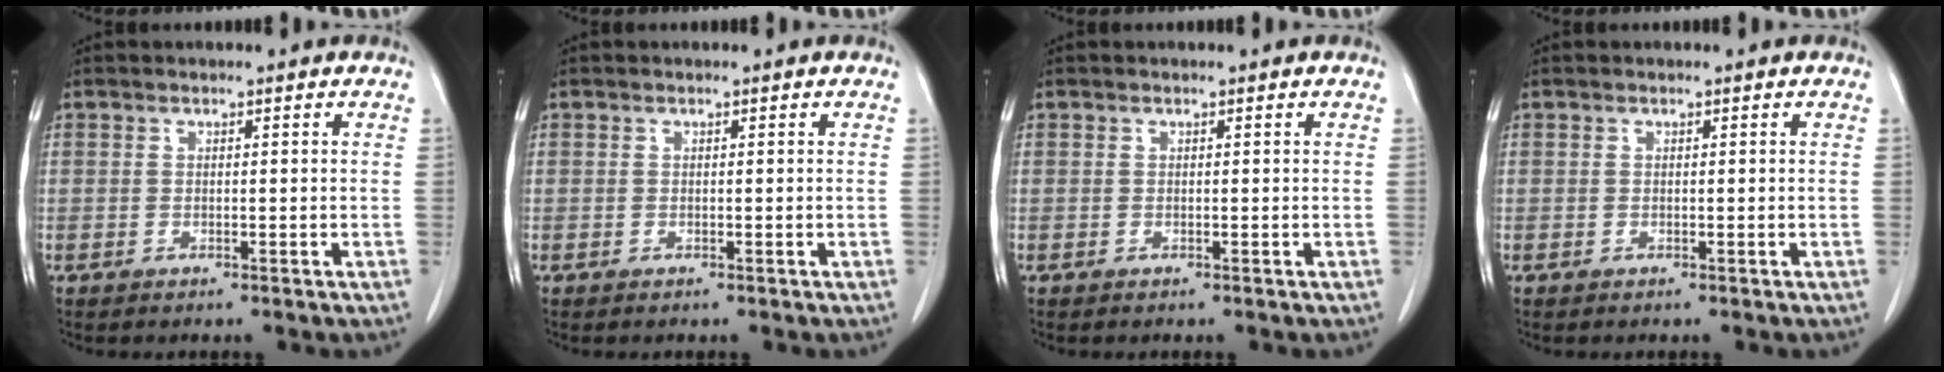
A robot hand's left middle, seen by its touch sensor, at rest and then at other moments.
{"total": 0.0}
{"total": 0.0}
{"total": 0.0}